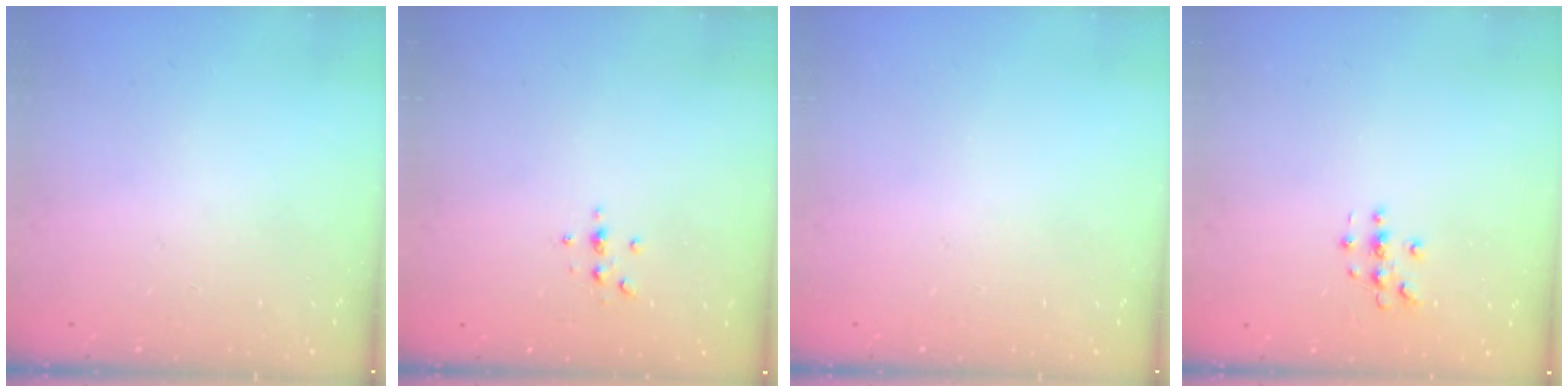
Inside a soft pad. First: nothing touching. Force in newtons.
{"total": 2.3, "press": 2.2, "slide": 0.2}
{"total": 0.0}
{"total": 2.9, "press": 2.9, "slide": 0.3}